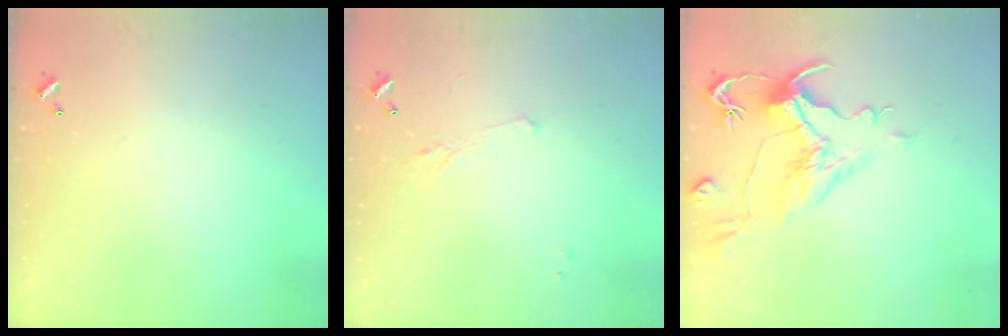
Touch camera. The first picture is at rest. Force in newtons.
{"total": 1.4, "press": 1.3, "slide": 0.6}
{"total": 2.6, "press": 2.1, "slide": 1.6}